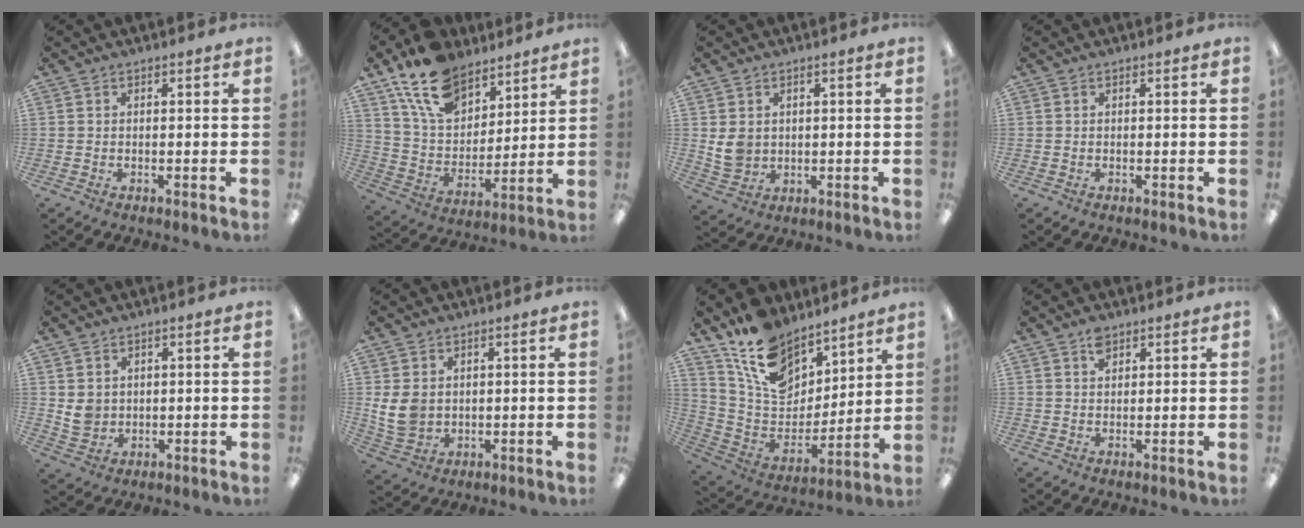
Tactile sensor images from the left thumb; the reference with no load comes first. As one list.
[{"total": 16.7, "force": [11.7, 9.4, 7.3], "torque": [-0.144, -0.056, 0.221]}, {"total": 5.1, "force": [0.9, 4.4, 2.3], "torque": [-0.045, 0.003, 0.020]}, {"total": 0.0}, {"total": 4.4, "force": [1.4, 3.8, 1.6], "torque": [-0.028, 0.004, 0.030]}, {"total": 7.1, "force": [1.2, 5.7, 4.0], "torque": [-0.106, 0.004, 0.025]}, {"total": 16.2, "force": [11.8, 9.1, 6.2], "torque": [-0.135, -0.074, 0.227]}, {"total": 2.8, "force": [2.0, 1.5, 1.2], "torque": [-0.020, -0.004, 0.036]}]